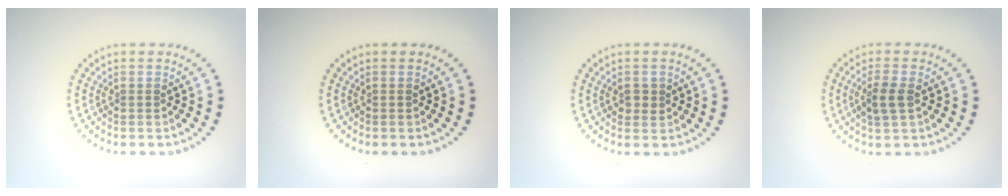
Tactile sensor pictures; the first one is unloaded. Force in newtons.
{"total": 0.0}
{"total": 1.3, "press": 1.3, "slide": 0.1}
{"total": 2.4, "press": 2.3, "slide": 0.5}